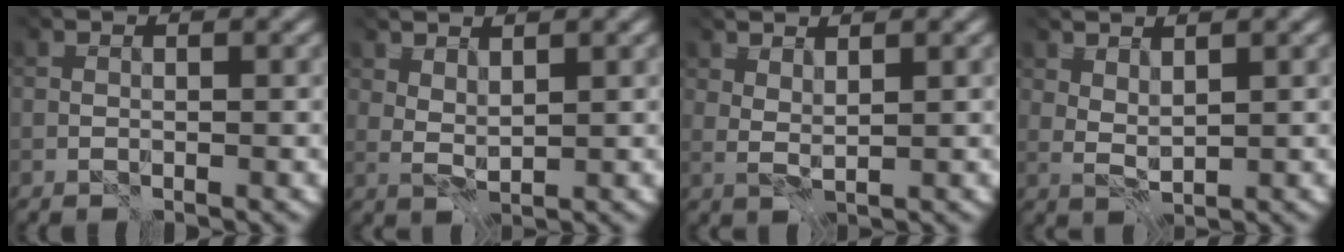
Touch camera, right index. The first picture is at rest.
{"total": 1.7, "force": [1.6, 0.1, 0.6], "torque": [-0.018, -0.002, 0.033]}
{"total": 1.5, "force": [1.4, -0.2, 0.4], "torque": [-0.015, -0.003, 0.028]}
{"total": 1.6, "force": [1.5, 0.1, 0.6], "torque": [-0.017, -0.002, 0.032]}